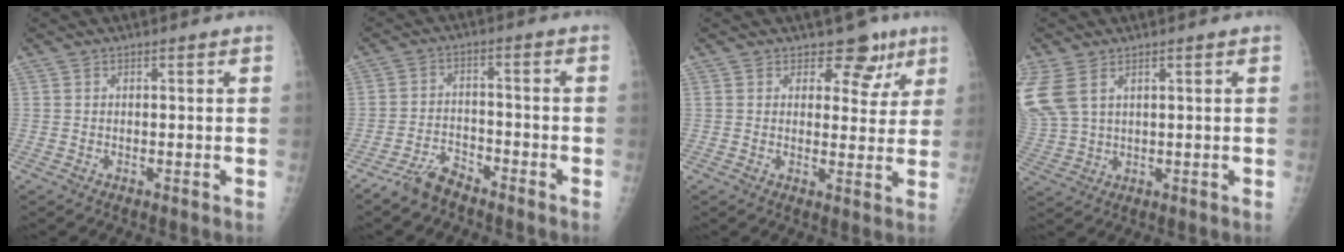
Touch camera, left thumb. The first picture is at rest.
{"total": 5.1, "force": [-4.6, 1.8, 1.6], "torque": [-0.028, 0.020, -0.087]}
{"total": 6.3, "force": [4.3, 4.2, 2.0], "torque": [0.014, -0.020, 0.049]}
{"total": 8.7, "force": [4.0, 4.9, 6.0], "torque": [-0.162, -0.001, 0.093]}